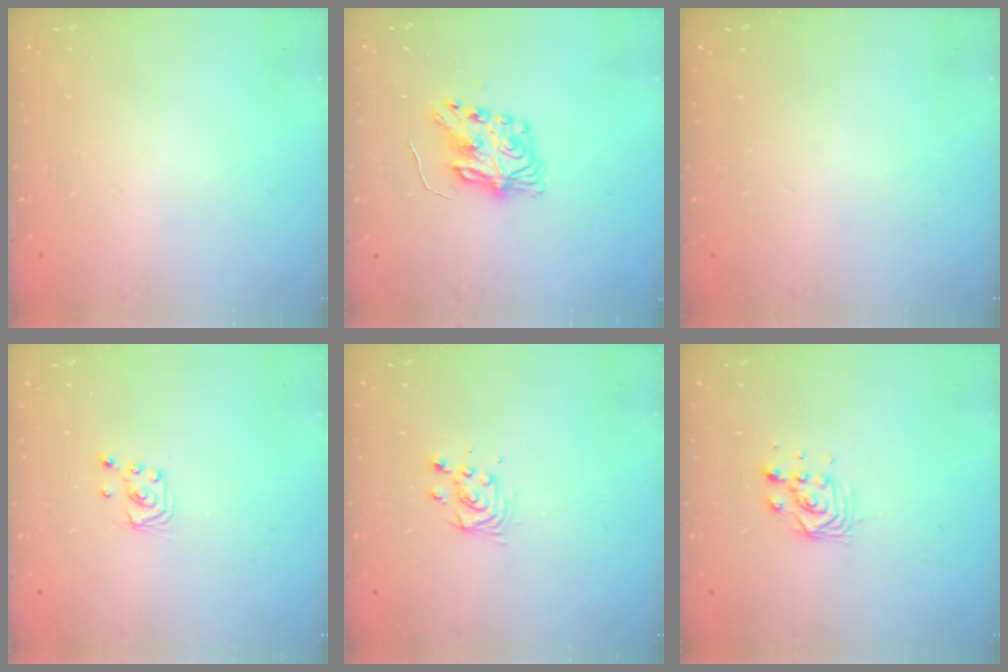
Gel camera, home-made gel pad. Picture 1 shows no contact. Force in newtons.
{"total": 8.5, "press": 8.5, "slide": 0.3}
{"total": 0.0}
{"total": 1.9, "press": 1.9, "slide": 0.1}
{"total": 3.9, "press": 3.9, "slide": 0.3}
{"total": 3.5, "press": 3.4, "slide": 0.8}